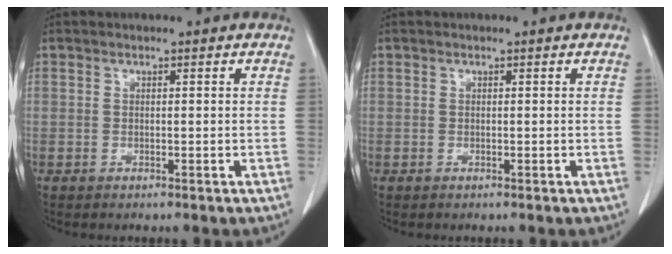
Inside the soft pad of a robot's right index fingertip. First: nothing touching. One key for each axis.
{"total": 0.0}